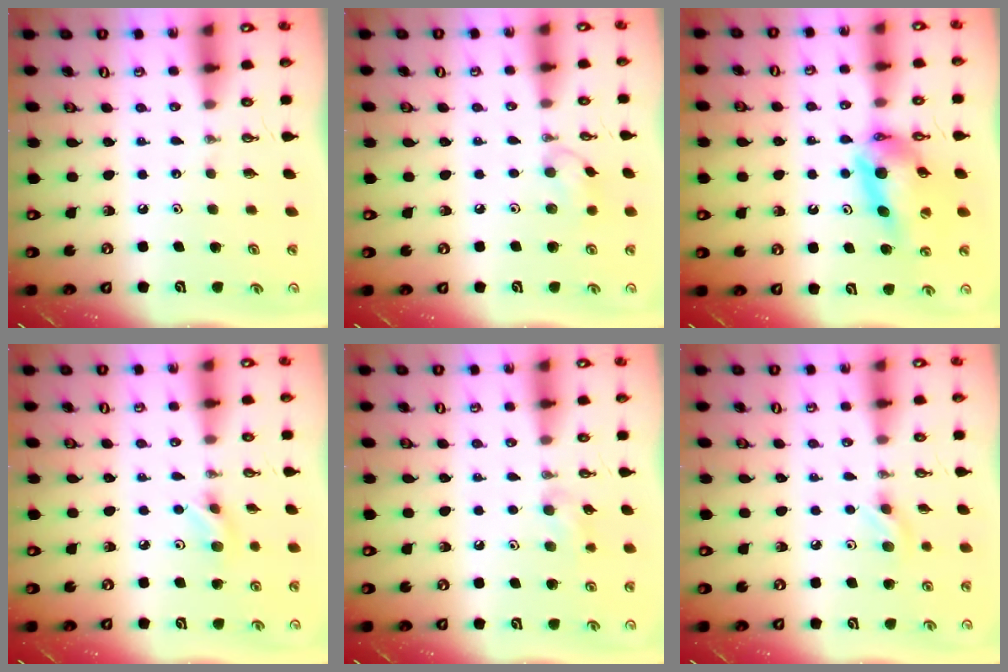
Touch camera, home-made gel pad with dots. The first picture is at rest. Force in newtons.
{"total": 7.4, "press": 7.2, "slide": 1.7}
{"total": 12.8, "press": 12.8, "slide": 1.2}
{"total": 5.7, "press": 5.7, "slide": 0.6}
{"total": 8.2, "press": 7.4, "slide": 3.4}
{"total": 6.4, "press": 6.0, "slide": 2.2}